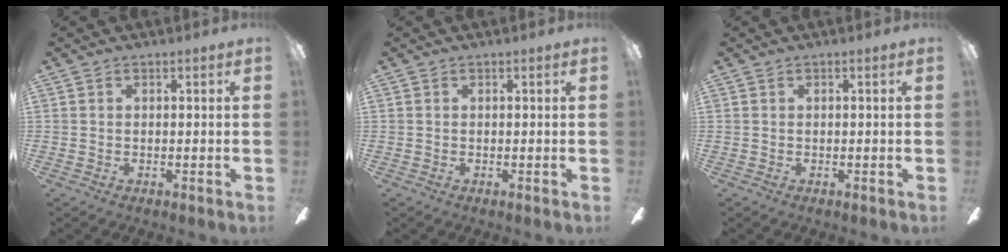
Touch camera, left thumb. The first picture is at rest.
{"total": 0.0}
{"total": 0.0}